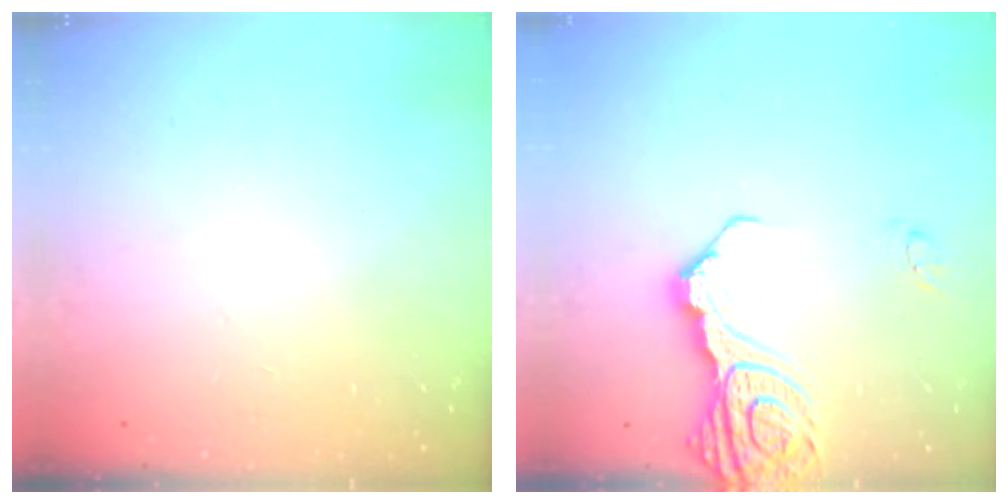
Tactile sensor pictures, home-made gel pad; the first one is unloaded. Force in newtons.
{"total": 16.1, "press": 16.0, "slide": 1.9}